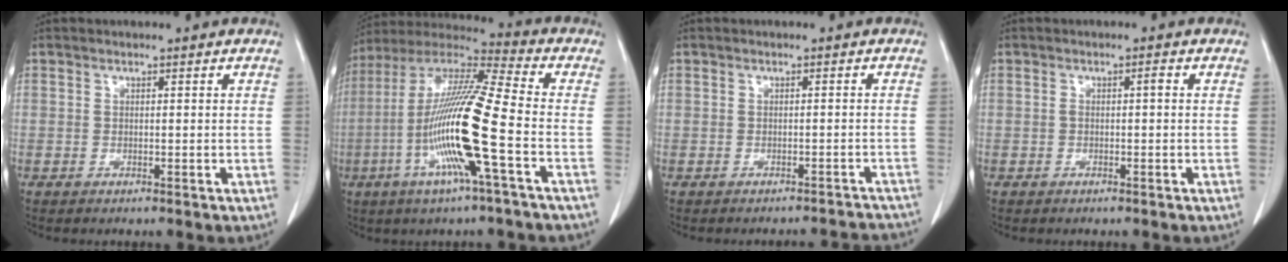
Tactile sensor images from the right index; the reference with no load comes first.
{"total": 17.9, "force": [-4.8, -0.1, 17.3], "torque": [-0.347, -0.009, -0.103]}
{"total": 6.3, "force": [-6.2, 1.4, 0.2], "torque": [0.006, 0.016, -0.057]}
{"total": 1.1, "force": [-0.1, 0.2, 1.1], "torque": [-0.017, 0.002, 0.000]}